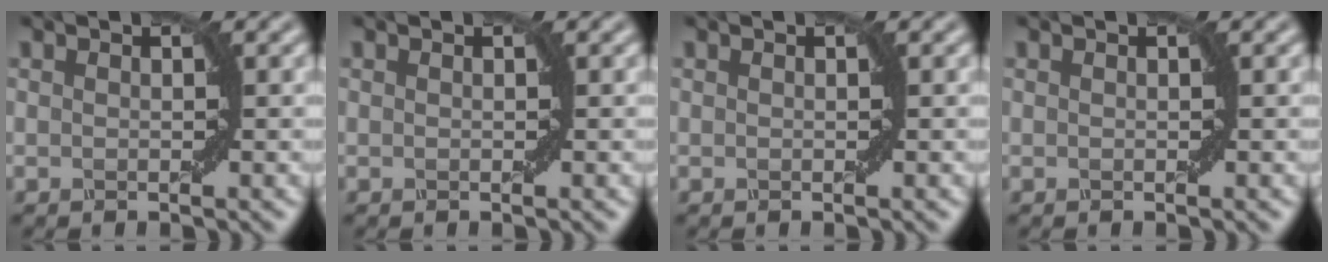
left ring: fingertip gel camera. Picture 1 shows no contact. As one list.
[{"total": 0.0}, {"total": 0.0}, {"total": 0.0}]